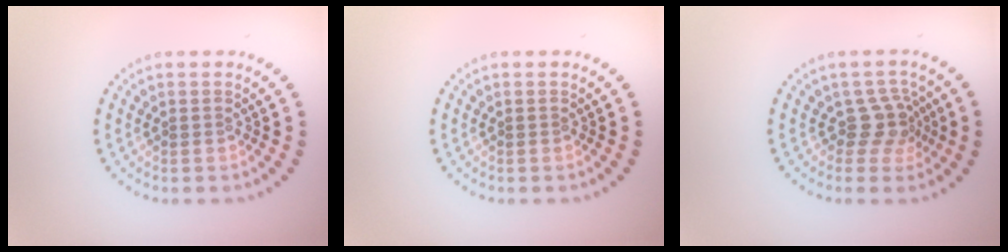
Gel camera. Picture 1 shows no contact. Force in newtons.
{"total": 0.0}
{"total": 2.5, "press": 1.9, "slide": 1.6}